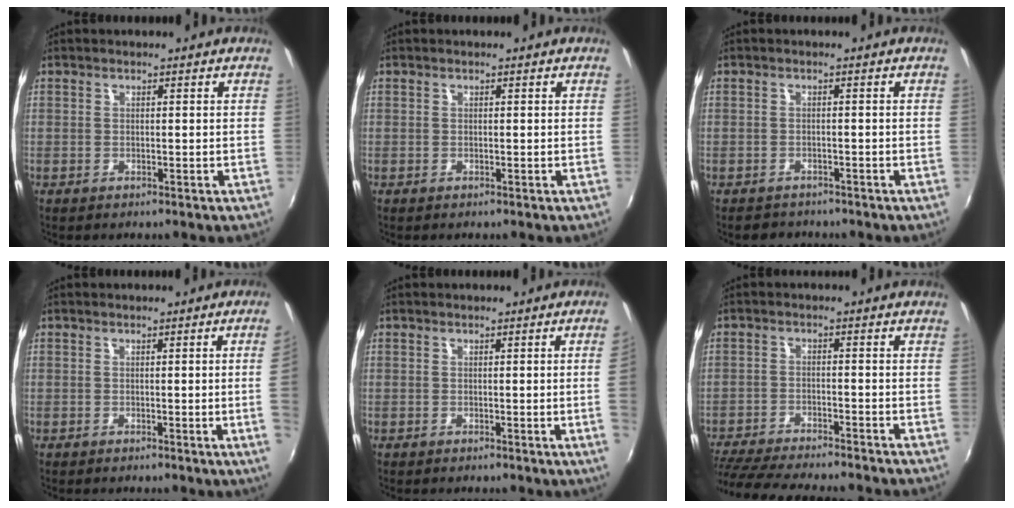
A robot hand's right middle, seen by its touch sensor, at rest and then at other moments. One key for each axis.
{"total": 0.0}
{"total": 2.7, "fx": -2.4, "fy": 1.3, "fz": 0.2, "tx": -0.012, "ty": -0.003, "tz": -0.040}
{"total": 3.1, "fx": -0.1, "fy": -1.5, "fz": 2.7, "tx": -0.044, "ty": -0.011, "tz": 0.003}
{"total": 2.4, "fx": -0.2, "fy": -1.3, "fz": 2.0, "tx": -0.027, "ty": -0.012, "tz": 0.000}
{"total": 14.1, "fx": -12.5, "fy": 1.6, "fz": 6.4, "tx": -0.141, "ty": -0.027, "tz": -0.200}